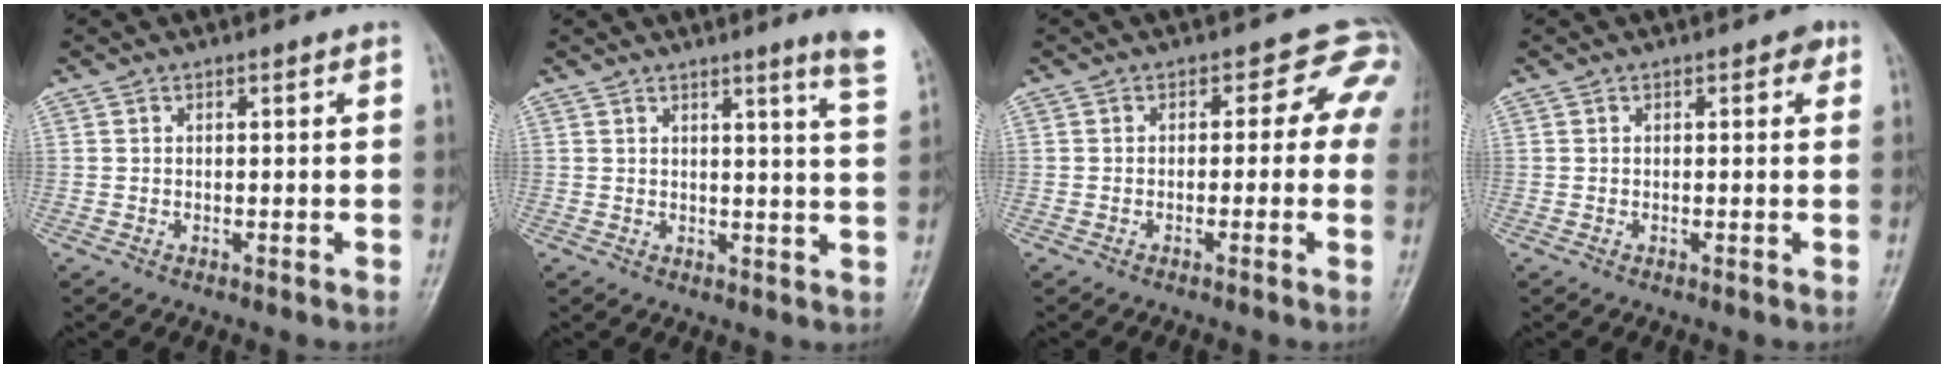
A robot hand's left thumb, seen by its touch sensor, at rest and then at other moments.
{"total": 7.0, "force": [4.7, -0.5, 5.1], "torque": [-0.060, -0.029, 0.050]}
{"total": 4.5, "force": [0.5, 3.7, 2.5], "torque": [0.016, 0.011, -0.011]}
{"total": 1.4, "force": [0.5, 0.9, 0.9], "torque": [0.001, 0.002, 0.001]}